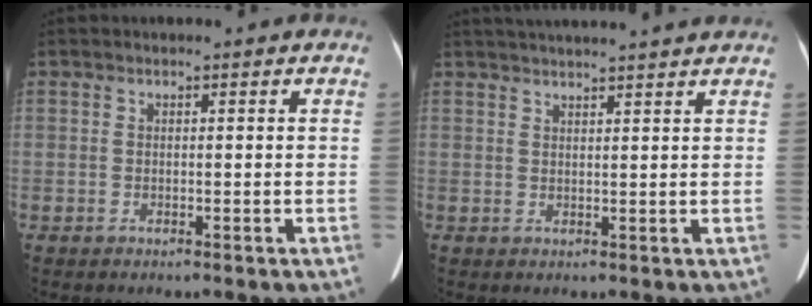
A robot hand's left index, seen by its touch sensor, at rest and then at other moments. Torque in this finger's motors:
{"motor_torque": [0.67, -1.09, 0.05, 0.05]}